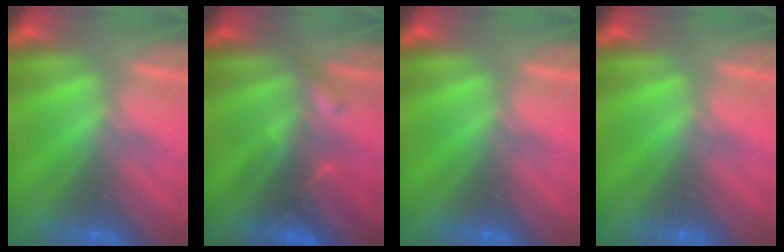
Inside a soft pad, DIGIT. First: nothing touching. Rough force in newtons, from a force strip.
{"total": 2.7}
{"total": 0.0}
{"total": 0.0}